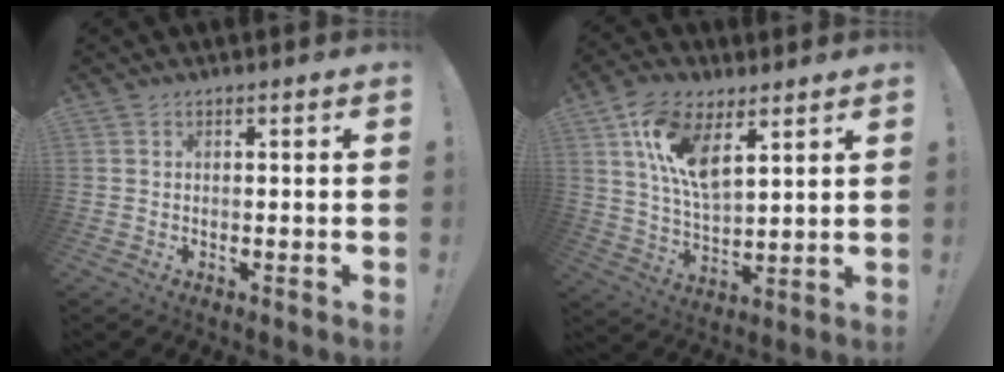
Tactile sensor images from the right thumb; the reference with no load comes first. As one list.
[{"total": 14.5, "force": [7.6, 6.6, 10.4], "torque": [-0.207, -0.026, 0.137]}]